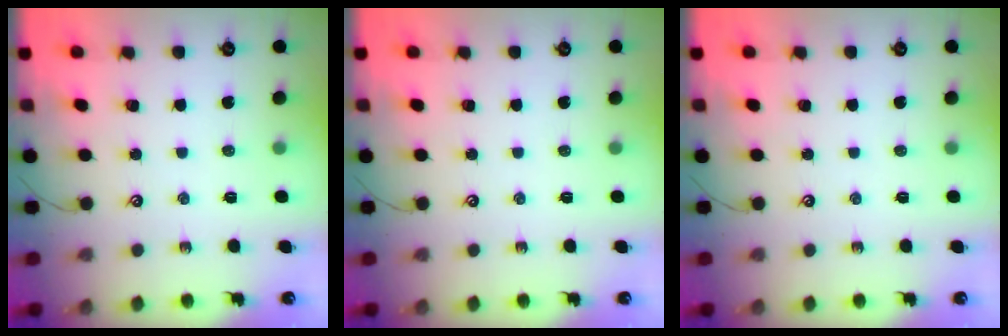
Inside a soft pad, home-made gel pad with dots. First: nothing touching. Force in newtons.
{"total": 0.0}
{"total": 0.0}